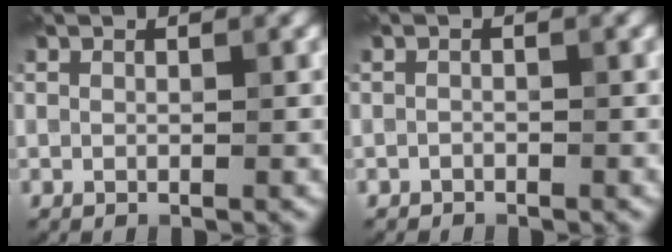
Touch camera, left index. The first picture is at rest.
{"total": 0.7, "force": [-0.6, 0.3, 0.0], "torque": [0.003, -0.001, -0.011]}